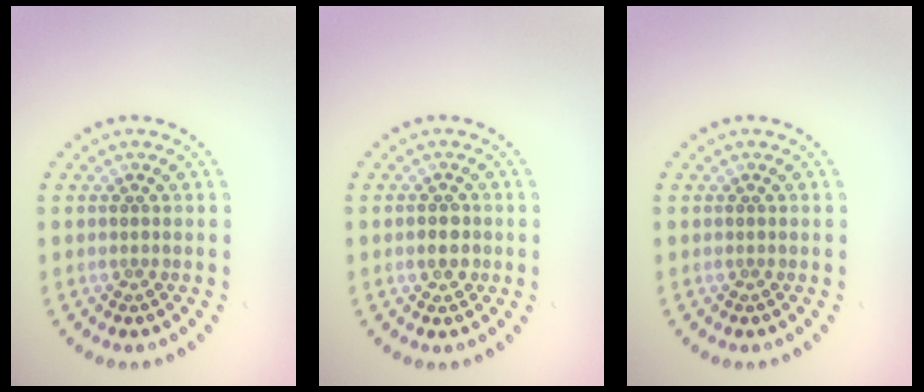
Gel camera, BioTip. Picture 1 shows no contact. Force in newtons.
{"total": 1.6, "press": 1.6, "slide": 0.3}
{"total": 0.0}